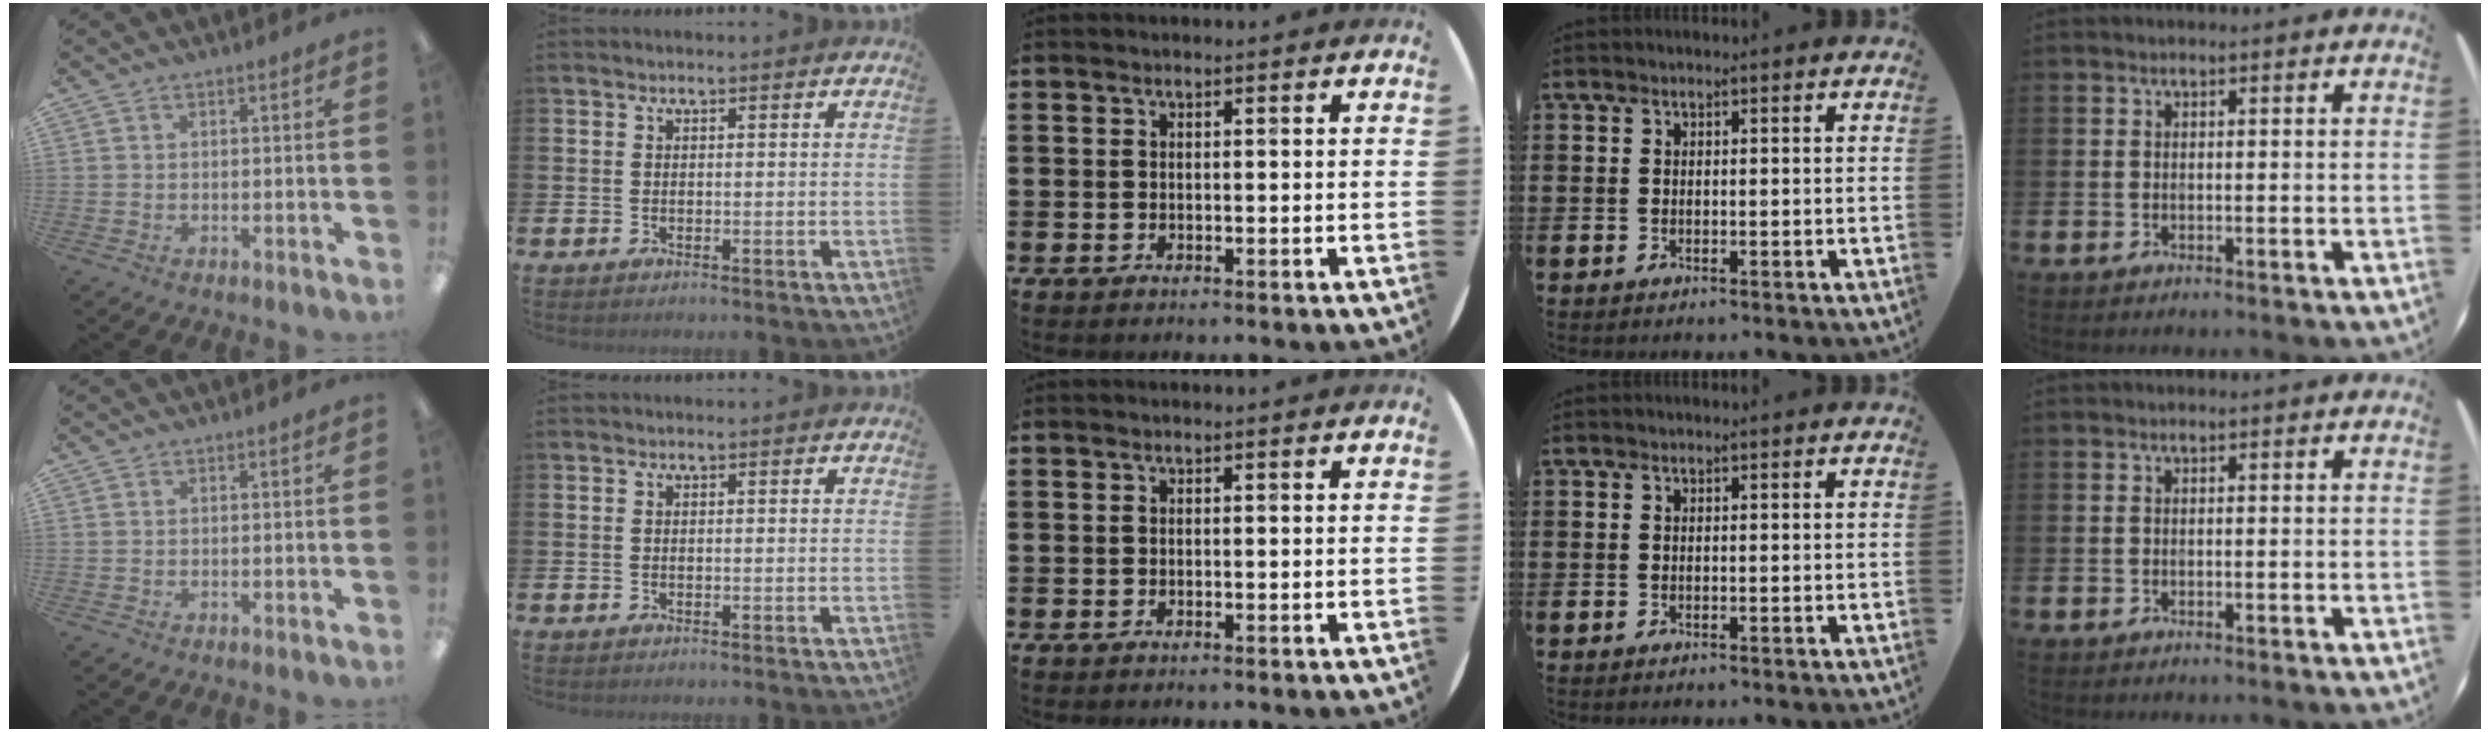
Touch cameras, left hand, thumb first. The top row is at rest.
{}